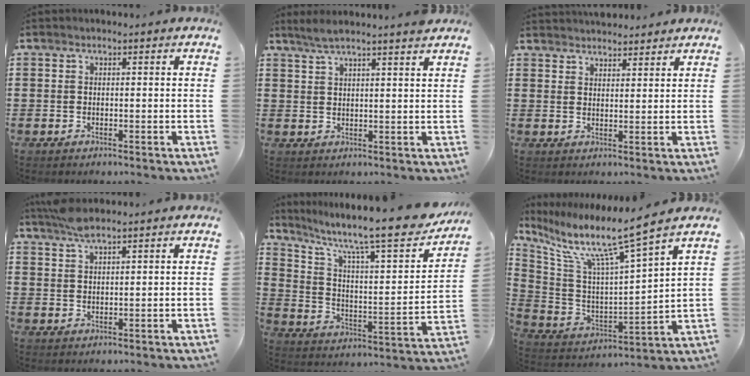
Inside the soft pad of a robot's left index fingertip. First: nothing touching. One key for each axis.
{"total": 3.9, "fx": 3.4, "fy": -0.2, "fz": 1.9, "tx": -0.048, "ty": -0.004, "tz": 0.062}
{"total": 2.9, "fx": 2.9, "fy": 0.2, "fz": -0.1, "tx": -0.005, "ty": -0.006, "tz": 0.055}
{"total": 3.5, "fx": 2.9, "fy": 0.6, "fz": 1.9, "tx": -0.044, "ty": -0.001, "tz": 0.053}
{"total": 11.3, "fx": 8.7, "fy": 1.6, "fz": 7.1, "tx": -0.140, "ty": -0.063, "tz": 0.134}
{"total": 10.1, "fx": 7.5, "fy": -0.2, "fz": 6.7, "tx": -0.150, "ty": -0.065, "tz": 0.113}